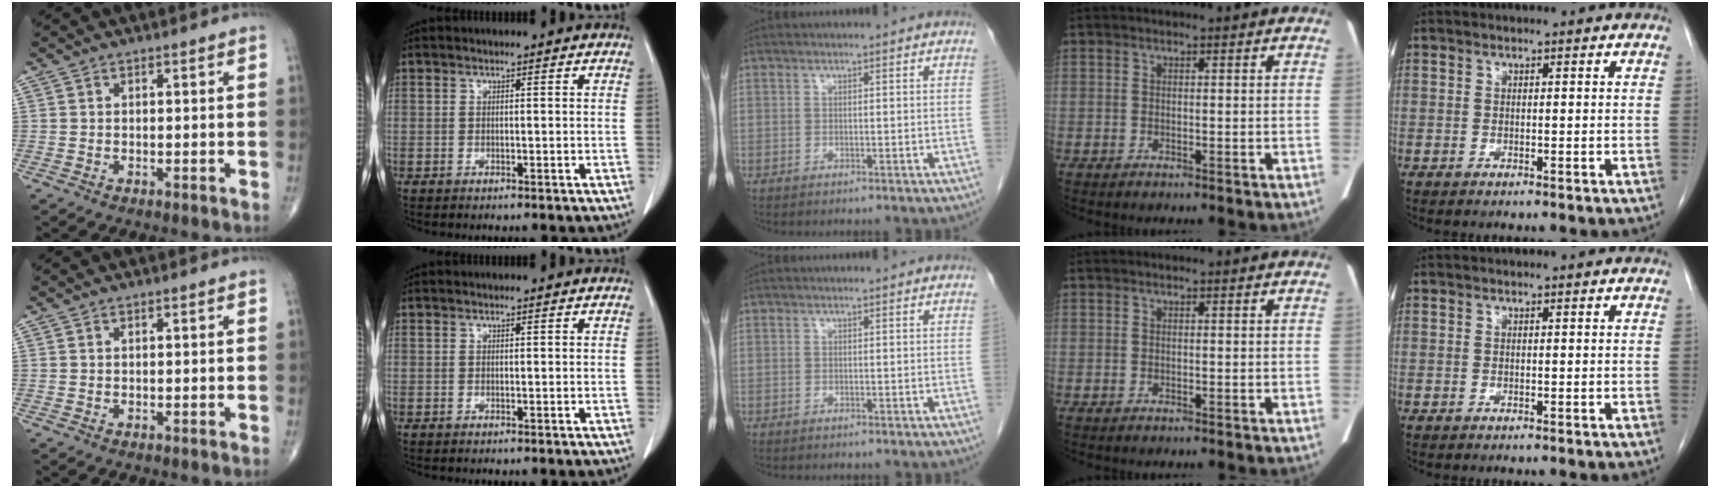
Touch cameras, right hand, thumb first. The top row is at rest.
{}